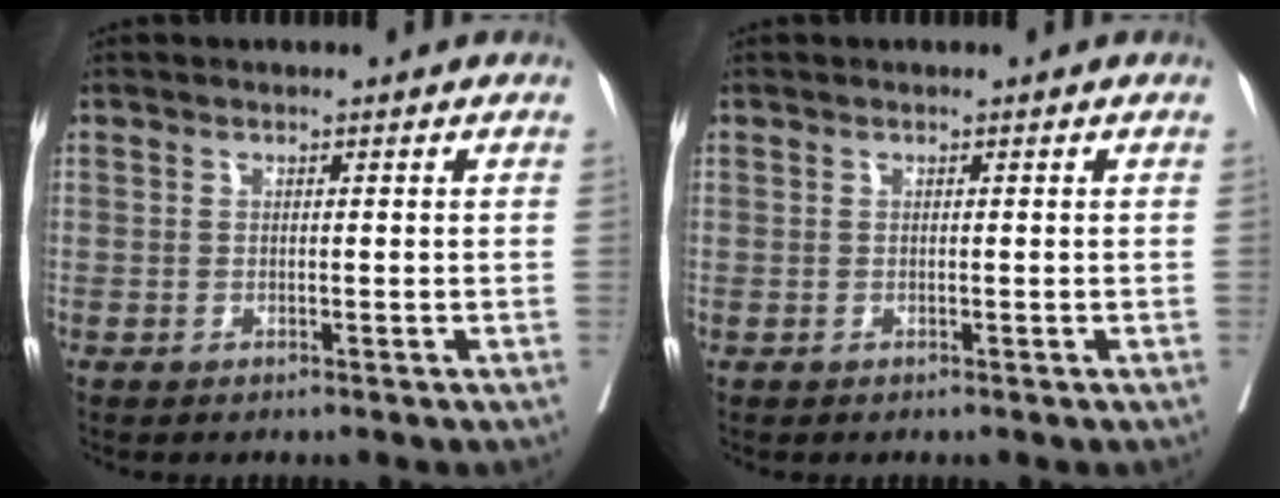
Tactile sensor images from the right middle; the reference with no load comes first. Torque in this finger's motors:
{"motor_torque": [-0.10, 0.07, -0.06, 0.00]}